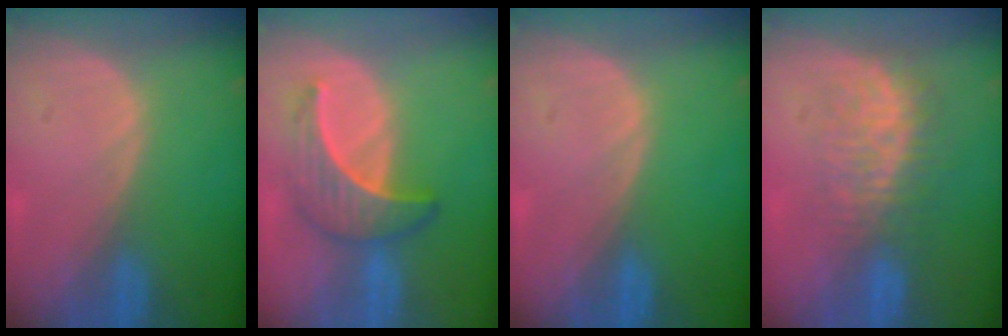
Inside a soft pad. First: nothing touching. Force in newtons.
{"total": 6.8, "press": 6.1, "slide": 3.0}
{"total": 0.0}
{"total": 7.7, "press": 7.3, "slide": 2.7}